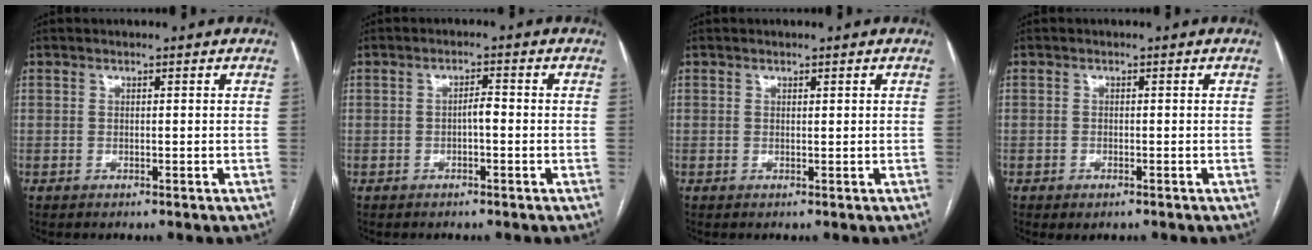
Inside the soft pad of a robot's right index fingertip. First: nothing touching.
{"total": 1.9, "force": [-0.5, 0.5, 1.8], "torque": [-0.027, 0.005, -0.010]}
{"total": 0.0}
{"total": 1.4, "force": [-0.9, 0.7, 0.9], "torque": [-0.012, 0.000, -0.006]}